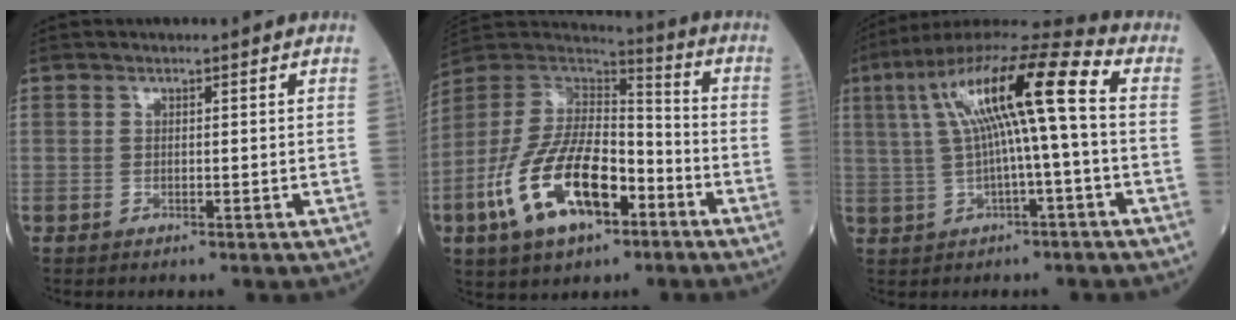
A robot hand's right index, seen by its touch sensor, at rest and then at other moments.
{"total": 18.3, "force": [-7.6, 8.0, 14.6], "torque": [-0.300, 0.005, -0.135]}
{"total": 14.9, "force": [2.2, 1.4, 14.7], "torque": [-0.262, 0.044, 0.035]}